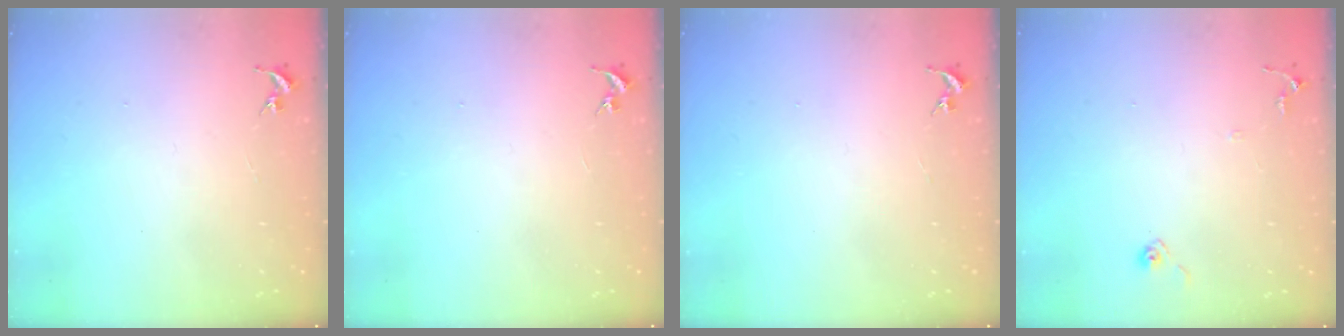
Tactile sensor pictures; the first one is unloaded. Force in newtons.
{"total": 0.0}
{"total": 0.0}
{"total": 6.7, "press": 6.6, "slide": 0.6}